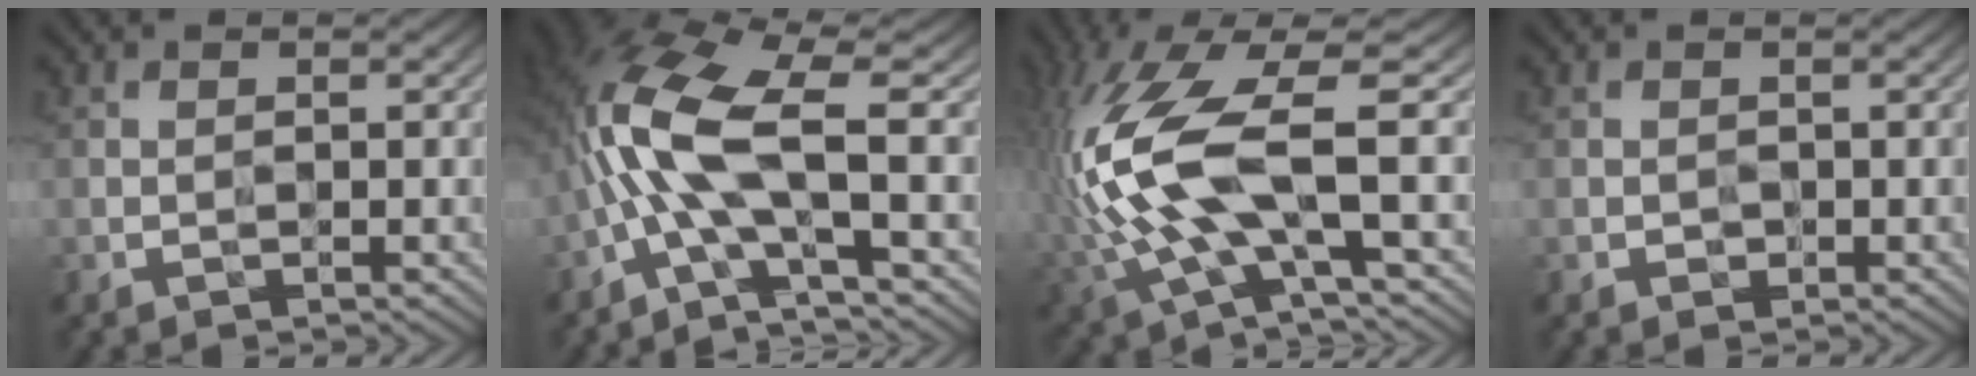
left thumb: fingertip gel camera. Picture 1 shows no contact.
{"total": 11.5, "force": [-0.5, 3.7, 10.9], "torque": [-0.229, 0.005, -0.022]}
{"total": 15.2, "force": [0.5, 5.2, 14.2], "torque": [-0.342, 0.000, 0.018]}
{"total": 0.8, "force": [-0.3, 0.8, 0.0], "torque": [0.002, -0.004, -0.005]}